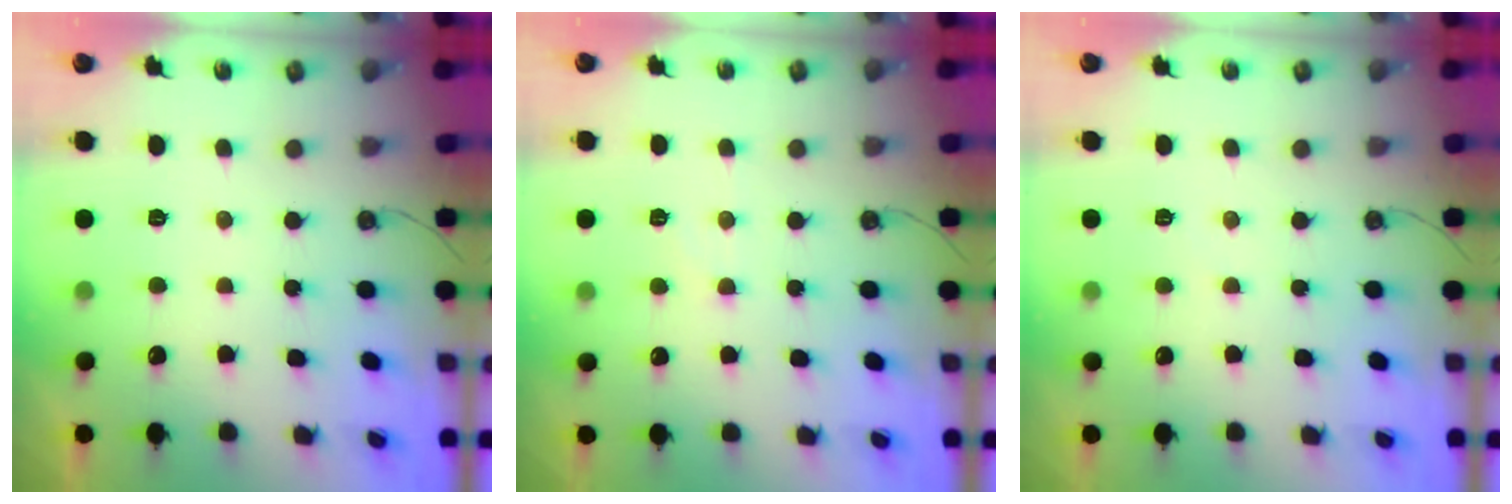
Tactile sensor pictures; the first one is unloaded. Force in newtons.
{"total": 5.5, "press": 5.5, "slide": 0.7}
{"total": 3.3, "press": 3.2, "slide": 0.5}